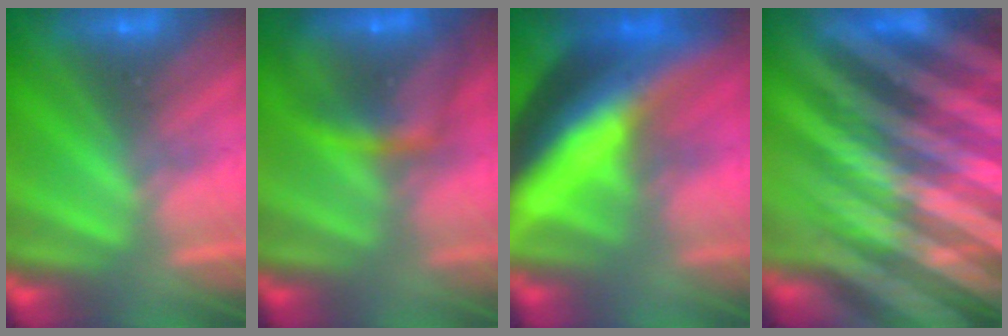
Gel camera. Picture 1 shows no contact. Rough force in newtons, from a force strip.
{"total": 7.4}
{"total": 7.6}
{"total": 9.1}